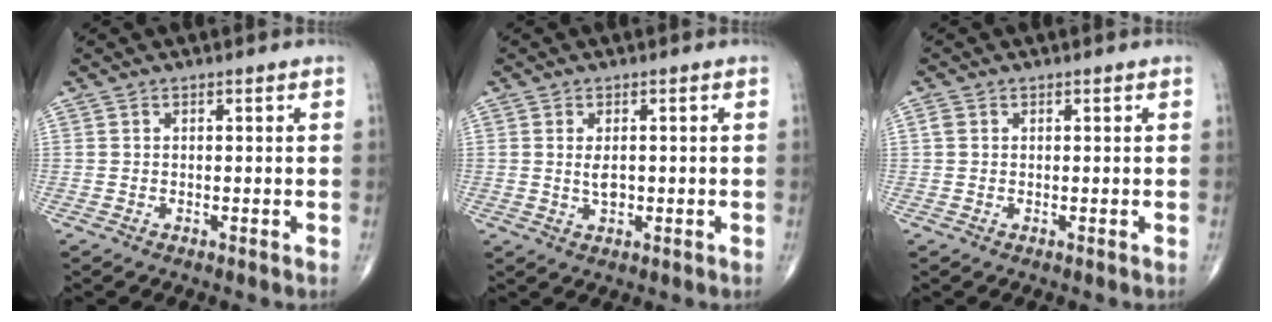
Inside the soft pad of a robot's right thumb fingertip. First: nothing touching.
{"total": 2.5, "force": [0.1, 1.4, 2.0], "torque": [-0.032, -0.003, 0.003]}
{"total": 1.0, "force": [0.2, 0.9, 0.5], "torque": [-0.011, 0.005, 0.005]}